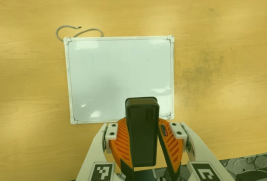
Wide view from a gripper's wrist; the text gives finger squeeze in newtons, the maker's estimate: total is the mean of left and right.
{"total": 8.7, "left": 9.2, "right": 8.1}